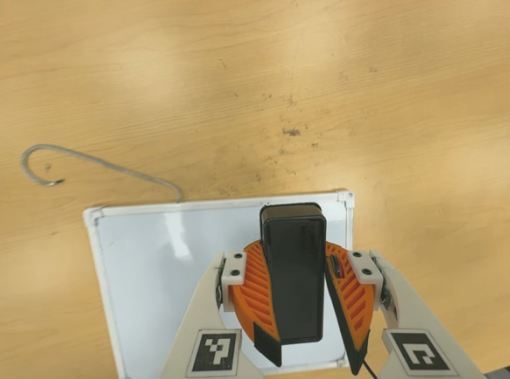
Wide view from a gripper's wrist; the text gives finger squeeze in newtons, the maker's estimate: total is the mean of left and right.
{"total": 11.3, "left": 11.2, "right": 11.3}